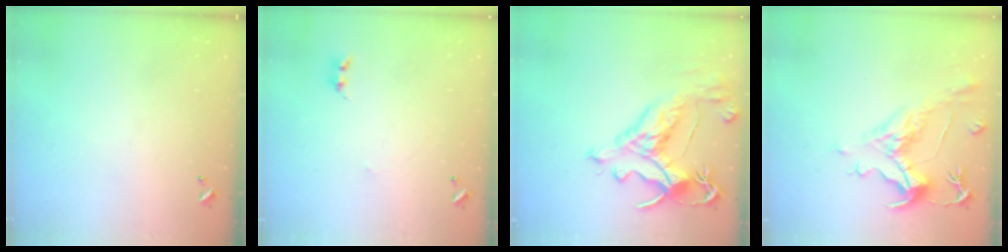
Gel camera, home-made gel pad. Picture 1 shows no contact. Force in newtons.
{"total": 2.9, "press": 2.8, "slide": 0.4}
{"total": 7.5, "press": 7.3, "slide": 1.8}
{"total": 1.5, "press": 0.3, "slide": 1.5}